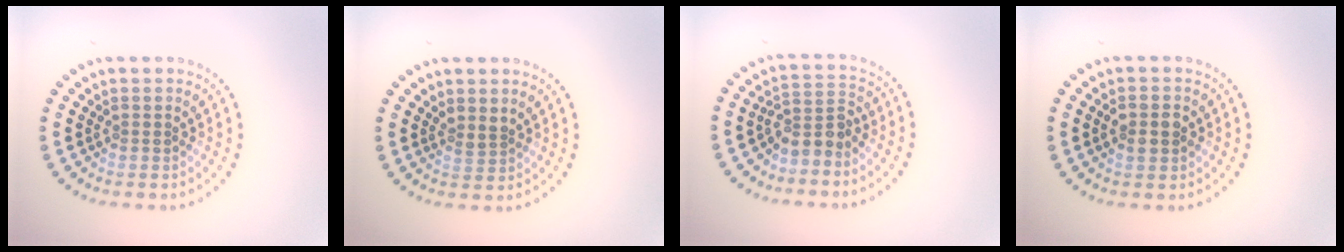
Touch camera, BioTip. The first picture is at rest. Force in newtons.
{"total": 1.0, "press": 0.7, "slide": 0.7}
{"total": 2.6, "press": 2.0, "slide": 1.7}
{"total": 2.8, "press": 2.8, "slide": 0.1}